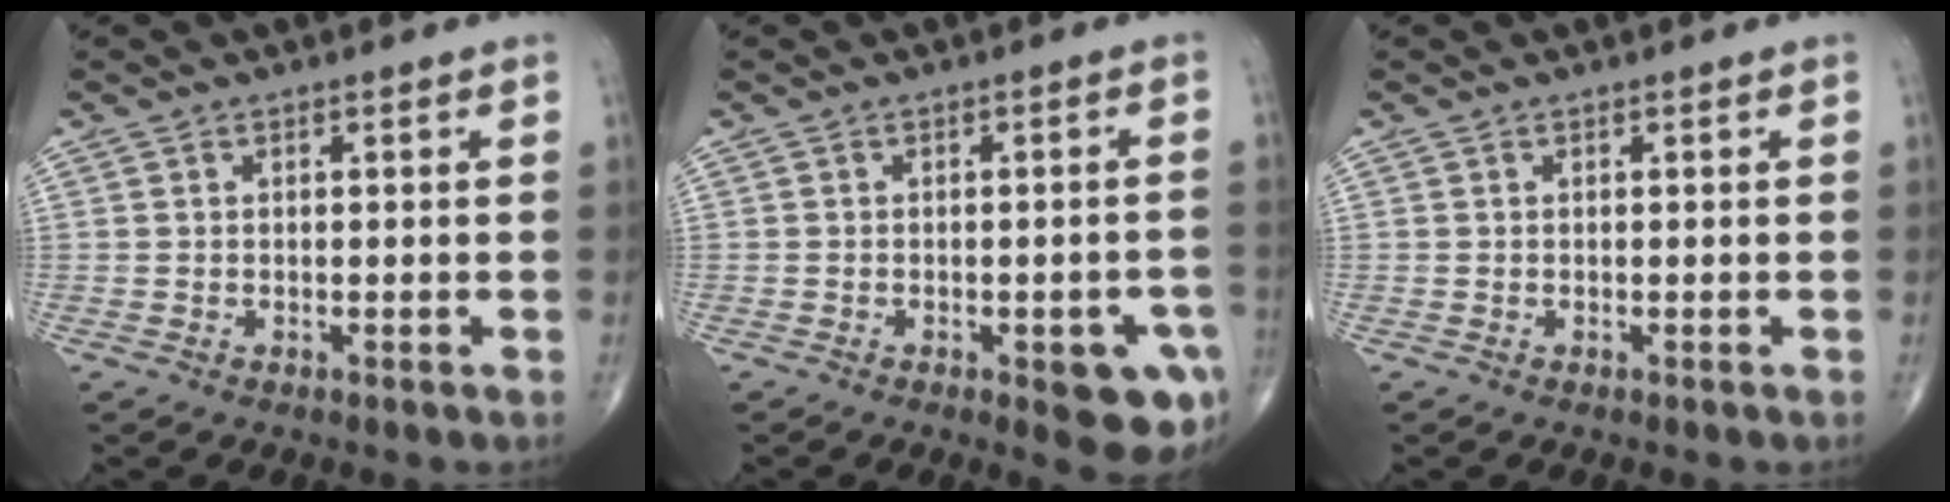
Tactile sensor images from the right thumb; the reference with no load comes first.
{"total": 8.8, "force": [-3.5, 3.2, 7.4], "torque": [-0.067, 0.009, -0.036]}
{"total": 0.0}